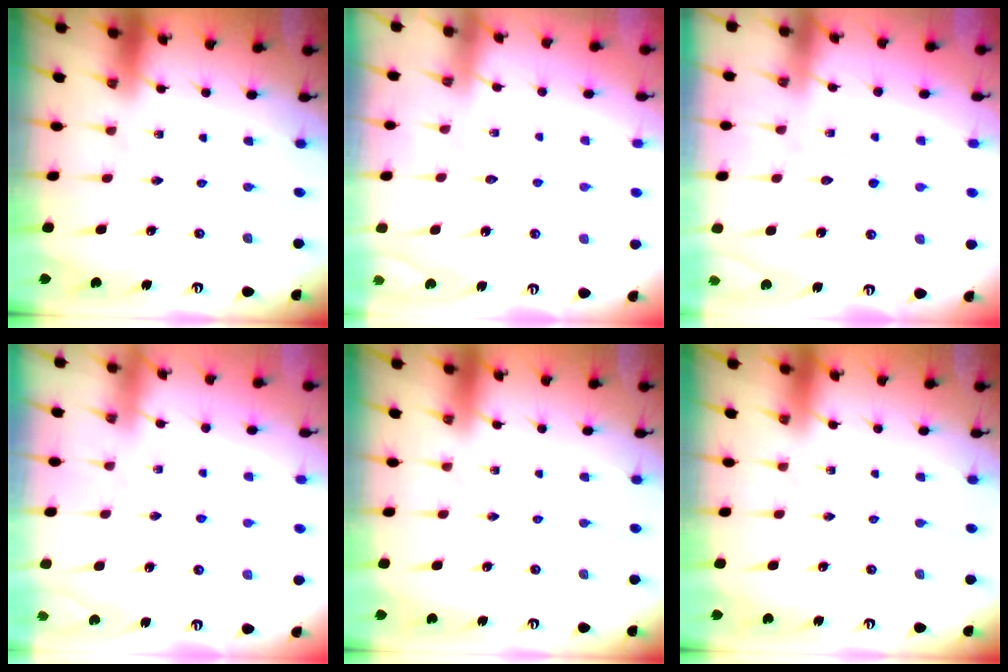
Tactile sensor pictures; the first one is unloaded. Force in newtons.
{"total": 5.8, "press": 5.8, "slide": 0.5}
{"total": 5.1, "press": 5.1, "slide": 0.6}
{"total": 1.7, "press": 1.7, "slide": 0.3}
{"total": 0.0}
{"total": 0.0}